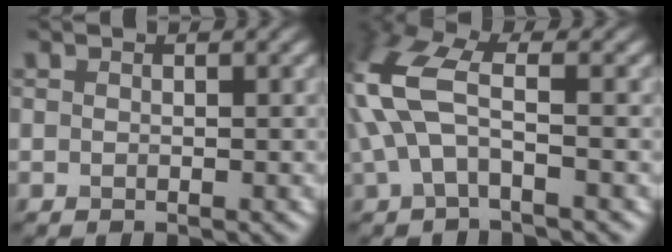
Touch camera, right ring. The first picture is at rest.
{"total": 5.9, "force": [-0.1, 2.7, 5.2], "torque": [-0.133, 0.016, -0.012]}